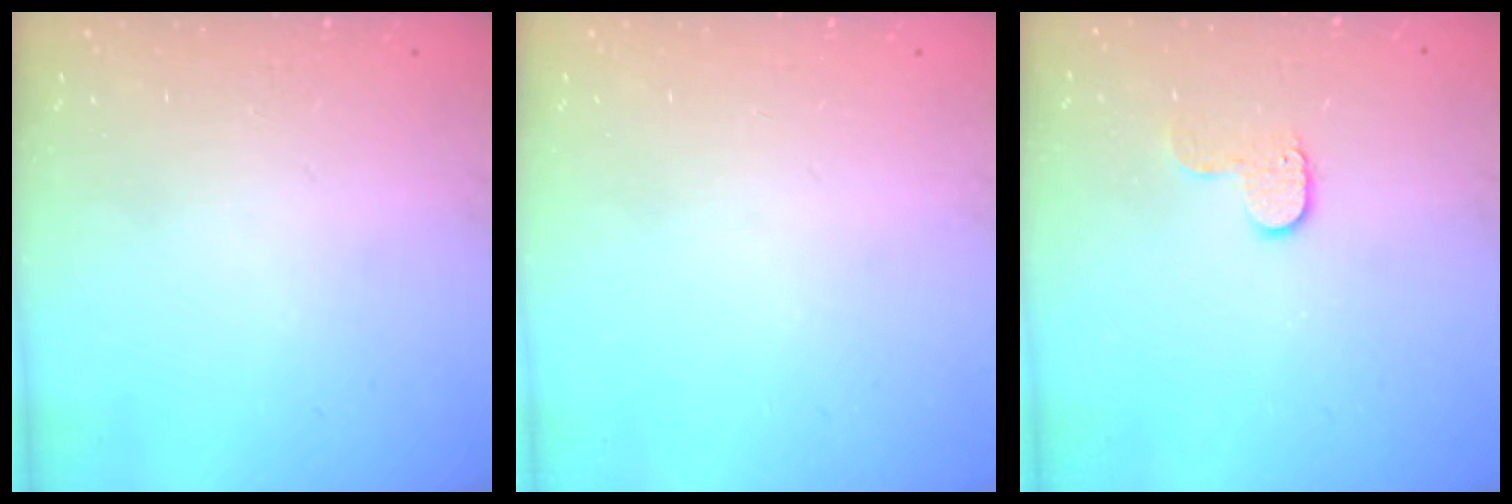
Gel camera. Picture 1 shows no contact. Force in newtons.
{"total": 0.0}
{"total": 7.2, "press": 7.2, "slide": 0.4}